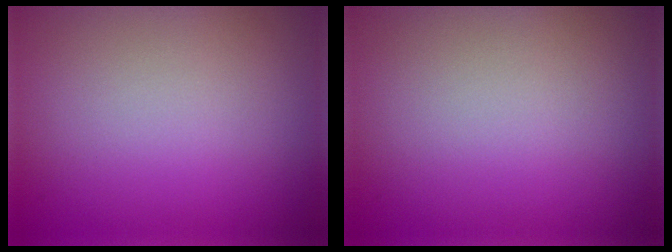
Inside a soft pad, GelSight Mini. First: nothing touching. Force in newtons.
{"total": 0.0}